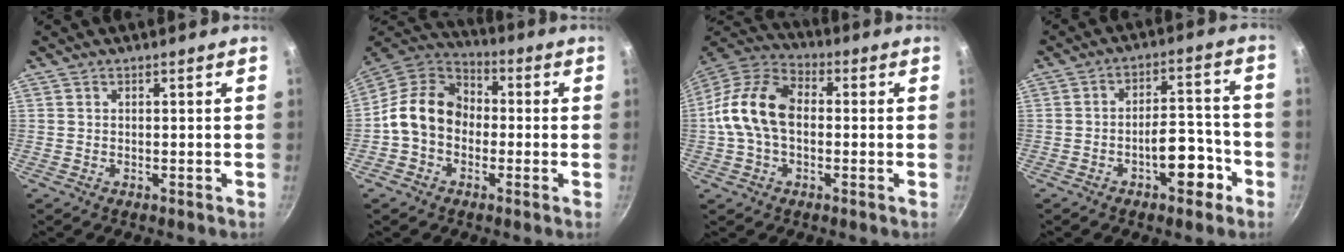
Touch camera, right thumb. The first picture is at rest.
{"total": 13.1, "force": [-1.1, 10.3, 8.0], "torque": [-0.104, 0.037, -0.041]}
{"total": 14.1, "force": [-0.2, 9.4, 10.5], "torque": [-0.177, 0.038, -0.023]}
{"total": 9.1, "force": [-4.3, 4.3, 6.8], "torque": [-0.069, 0.048, -0.057]}